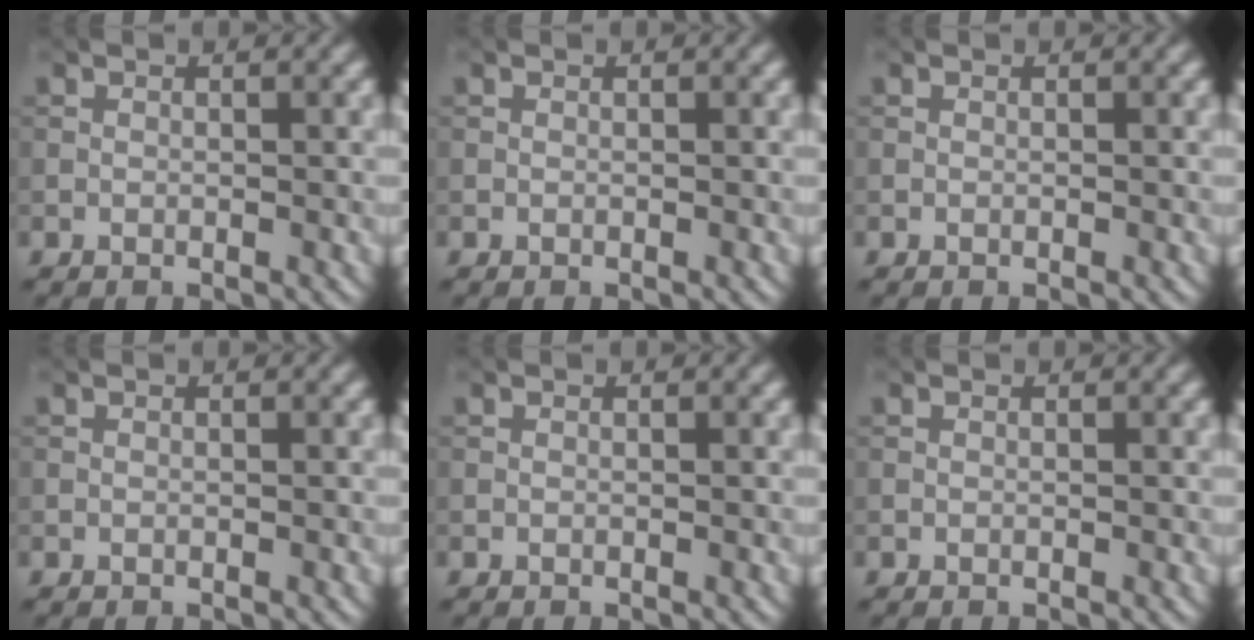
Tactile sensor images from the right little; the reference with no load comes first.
{"total": 0.0}
{"total": 0.0}
{"total": 0.0}
{"total": 0.0}
{"total": 0.0}